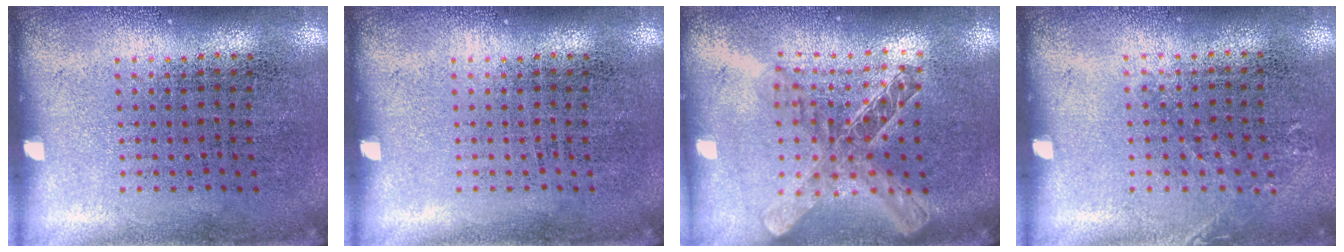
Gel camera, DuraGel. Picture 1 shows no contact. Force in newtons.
{"total": 0.0}
{"total": 2.1, "press": 1.7, "slide": 1.2}
{"total": 0.8, "press": 0.8, "slide": 0.2}